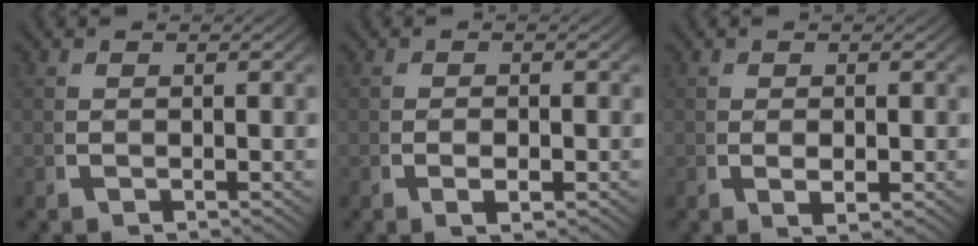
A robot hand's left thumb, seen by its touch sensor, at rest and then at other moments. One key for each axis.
{"total": 1.3, "fx": -0.4, "fy": 0.5, "fz": 1.1, "tx": -0.024, "ty": -0.004, "tz": -0.007}
{"total": 1.5, "fx": 0.1, "fy": 0.8, "fz": 1.2, "tx": -0.030, "ty": -0.010, "tz": 0.007}